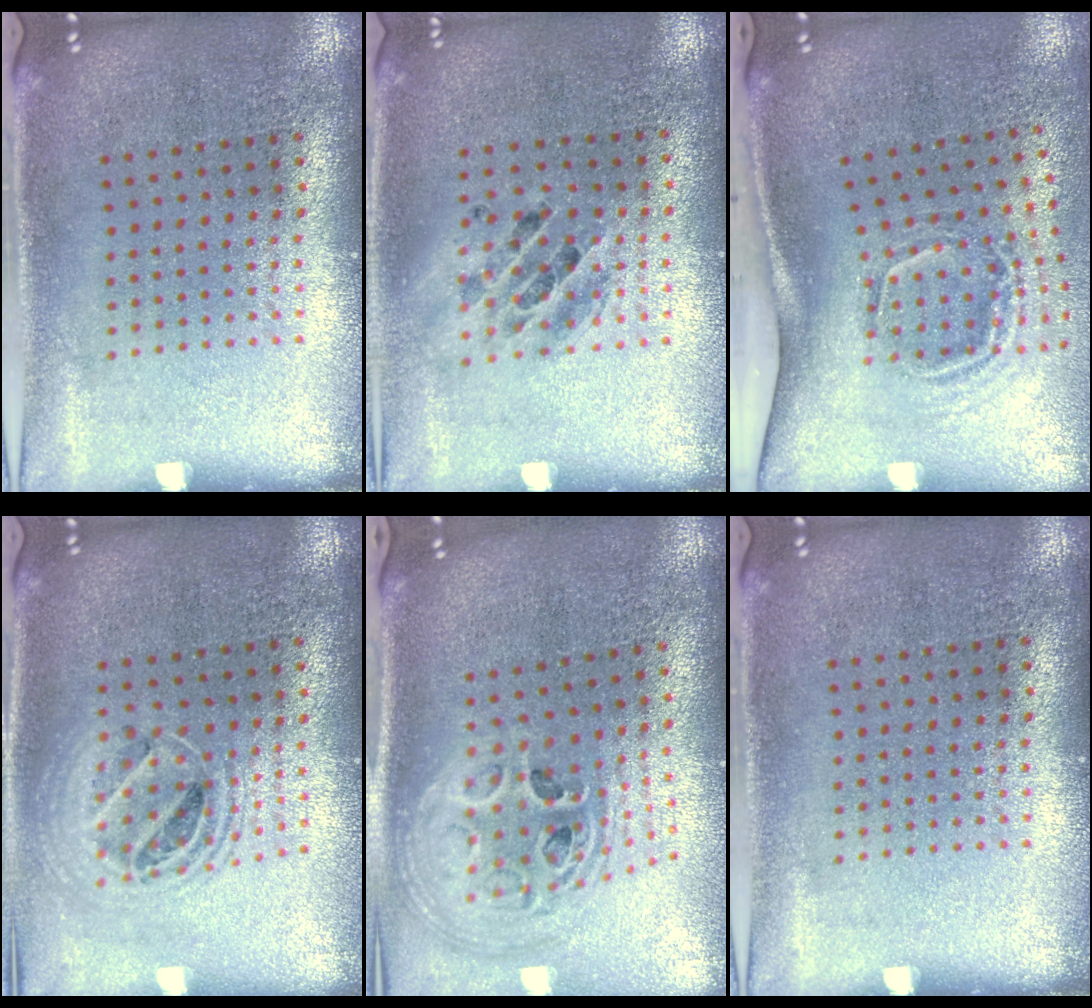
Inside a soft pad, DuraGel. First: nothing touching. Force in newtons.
{"total": 1.3, "press": 1.2, "slide": 0.5}
{"total": 2.1, "press": 1.3, "slide": 1.7}
{"total": 1.7, "press": 1.5, "slide": 0.8}
{"total": 2.6, "press": 1.9, "slide": 1.8}
{"total": 0.0}